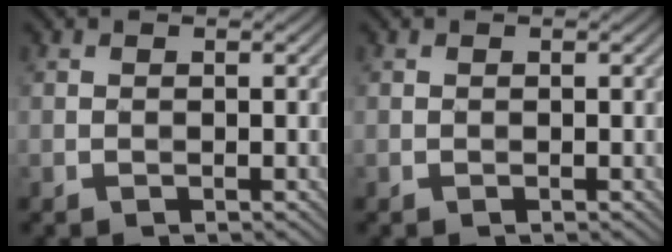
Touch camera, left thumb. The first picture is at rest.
{"total": 0.0}